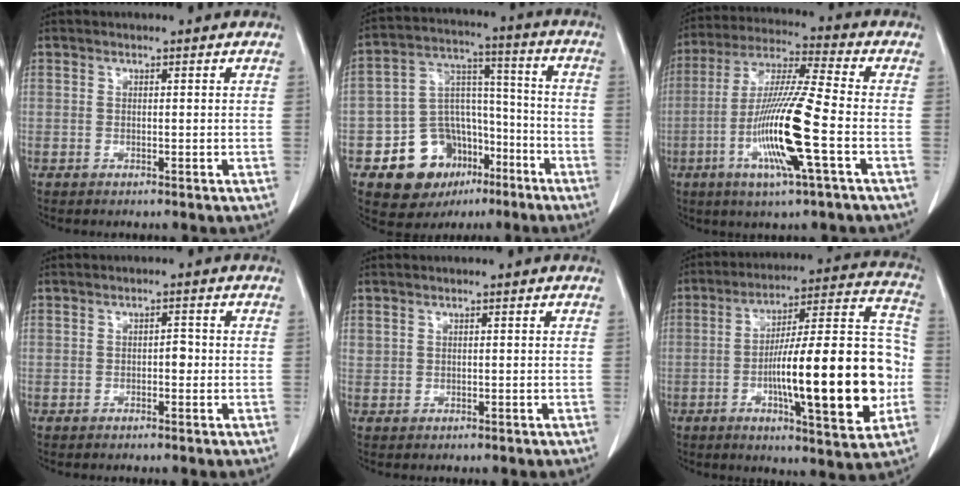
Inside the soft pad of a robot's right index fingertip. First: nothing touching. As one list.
[{"total": 14.2, "force": [-7.1, 10.5, 6.3], "torque": [-0.103, 0.055, -0.101]}, {"total": 15.1, "force": [-4.4, 0.1, 14.4], "torque": [-0.292, -0.014, -0.088]}, {"total": 1.5, "force": [-0.3, 0.8, 1.3], "torque": [-0.014, 0.005, -0.005]}, {"total": 0.7, "force": [0.4, 0.5, 0.1], "torque": [0.008, 0.005, 0.006]}, {"total": 23.2, "force": [-4.4, 3.8, 22.4], "torque": [-0.310, 0.022, -0.061]}]